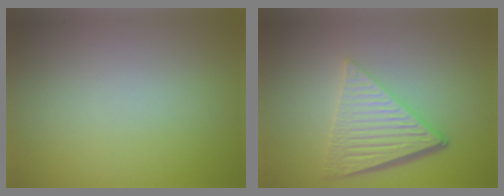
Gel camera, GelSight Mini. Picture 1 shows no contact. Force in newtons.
{"total": 6.5, "press": 4.4, "slide": 4.8}